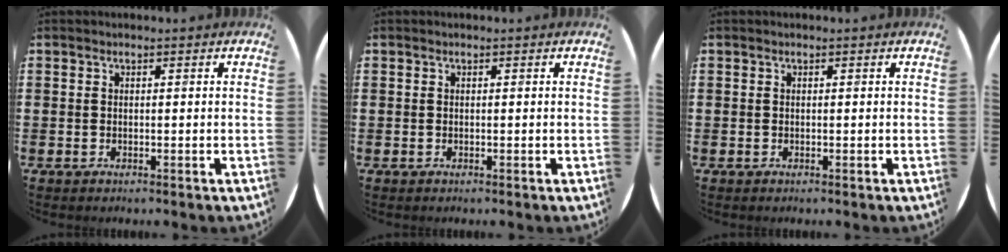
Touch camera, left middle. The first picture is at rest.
{"total": 0.0}
{"total": 0.0}